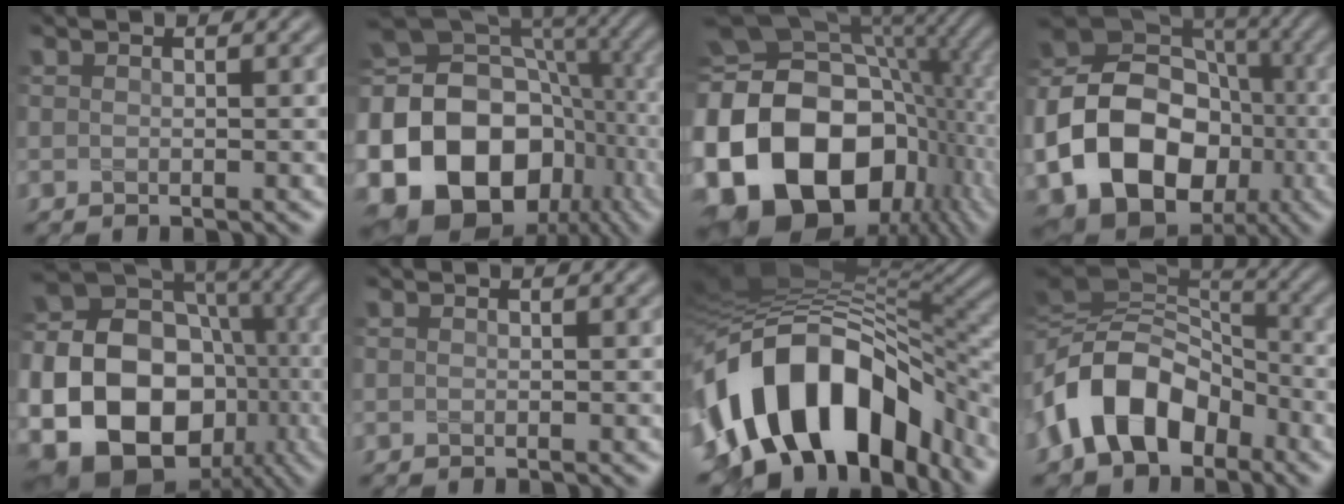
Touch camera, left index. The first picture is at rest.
{"total": 23.2, "force": [-5.8, 18.4, 12.8], "torque": [-0.236, -0.013, -0.109]}
{"total": 20.5, "force": [-4.5, 14.7, 13.5], "torque": [-0.290, -0.013, -0.074]}
{"total": 16.9, "force": [-4.2, 13.6, 9.1], "torque": [-0.182, -0.017, -0.090]}
{"total": 24.7, "force": [-6.3, 20.8, 11.7], "torque": [-0.241, -0.028, -0.136]}
{"total": 0.0}
{"total": 14.2, "force": [-6.3, 8.3, 9.7], "torque": [-0.165, 0.011, -0.104]}
{"total": 11.2, "force": [-3.9, 7.3, 7.5], "torque": [-0.140, 0.021, -0.085]}